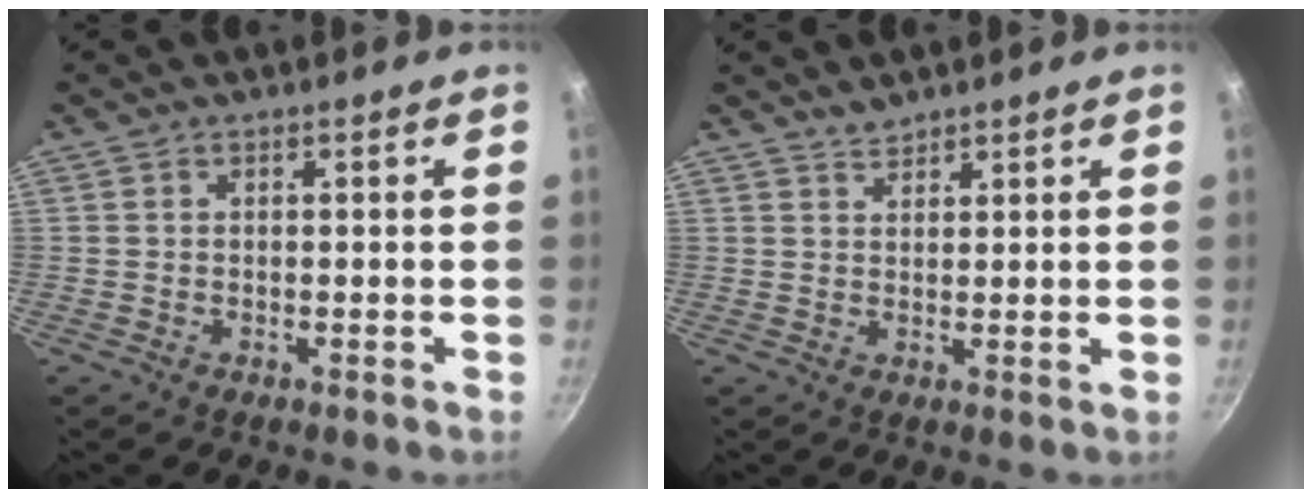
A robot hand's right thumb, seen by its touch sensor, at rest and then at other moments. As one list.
[{"total": 2.2, "force": [2.2, 0.5, 0.1], "torque": [0.006, -0.007, 0.039]}]